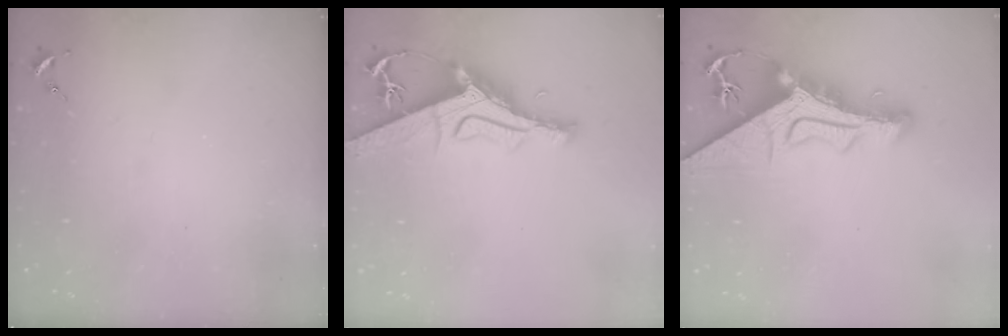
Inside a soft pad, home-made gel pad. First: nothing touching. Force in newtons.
{"total": 11.9, "press": 11.9, "slide": 1.1}
{"total": 17.5, "press": 17.5, "slide": 1.6}